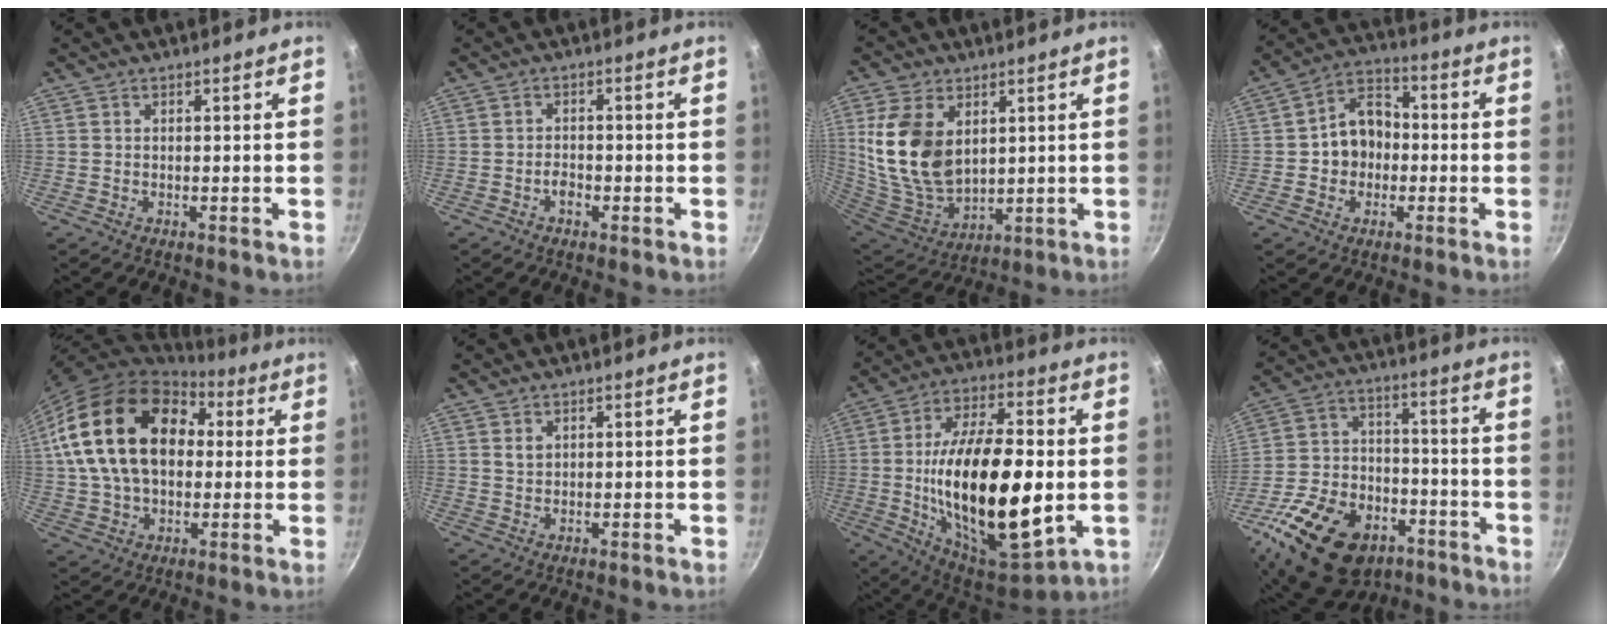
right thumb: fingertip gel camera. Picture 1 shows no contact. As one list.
[{"total": 2.2, "force": [-1.1, 1.3, 1.4], "torque": [-0.018, 0.013, -0.021]}, {"total": 17.1, "force": [4.3, 11.0, 12.3], "torque": [-0.229, -0.035, 0.099]}, {"total": 9.6, "force": [-0.9, 7.8, 5.5], "torque": [-0.045, 0.026, -0.028]}, {"total": 22.8, "force": [4.8, 15.5, 16.0], "torque": [-0.265, 0.025, 0.082]}, {"total": 1.6, "force": [0.8, 1.0, 0.9], "torque": [-0.014, -0.001, 0.017]}, {"total": 27.9, "force": [-2.1, 12.4, 24.9], "torque": [-0.427, 0.003, -0.026]}, {"total": 25.0, "force": [-13.2, 15.5, 14.5], "torque": [-0.236, 0.051, -0.211]}]